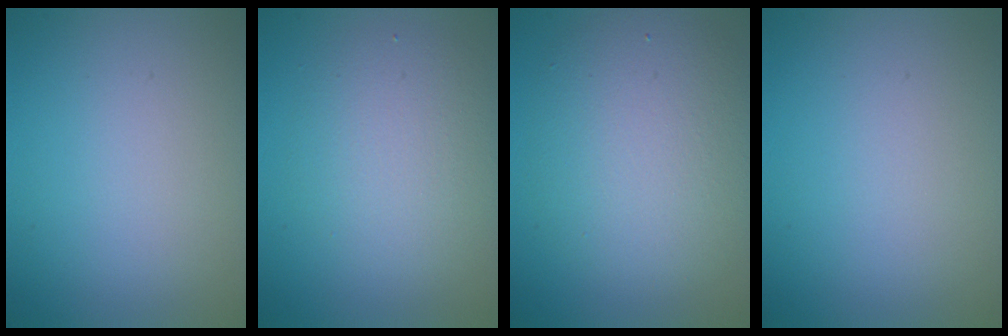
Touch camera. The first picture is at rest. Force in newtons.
{"total": 3.8, "press": 3.8, "slide": 0.3}
{"total": 6.2, "press": 6.2, "slide": 0.2}
{"total": 0.0}